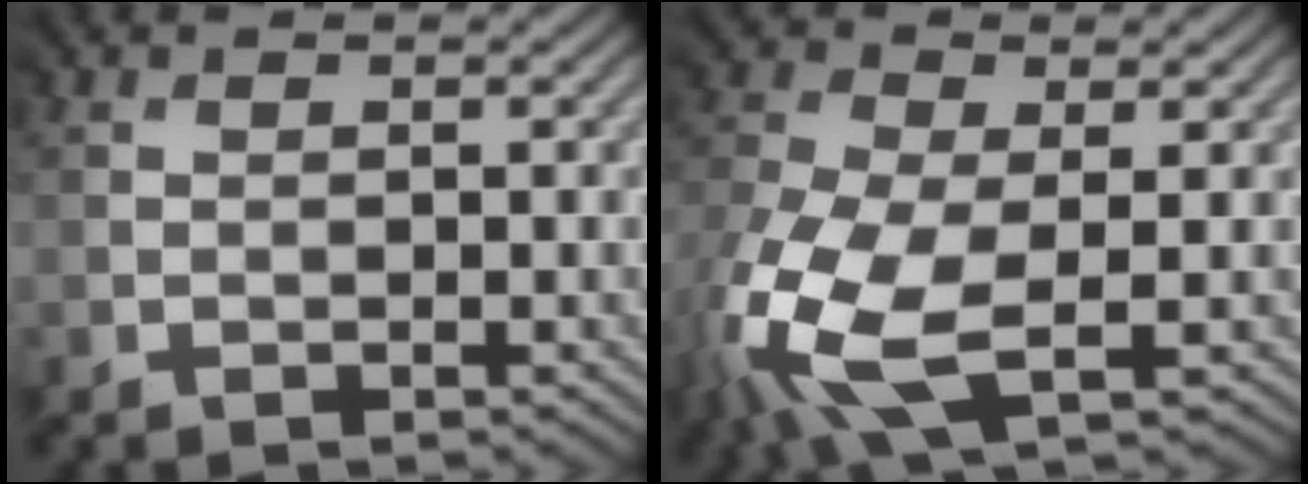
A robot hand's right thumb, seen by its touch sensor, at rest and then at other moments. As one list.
[{"total": 11.0, "force": [-4.2, 5.5, 8.5], "torque": [-0.244, -0.030, -0.080]}]